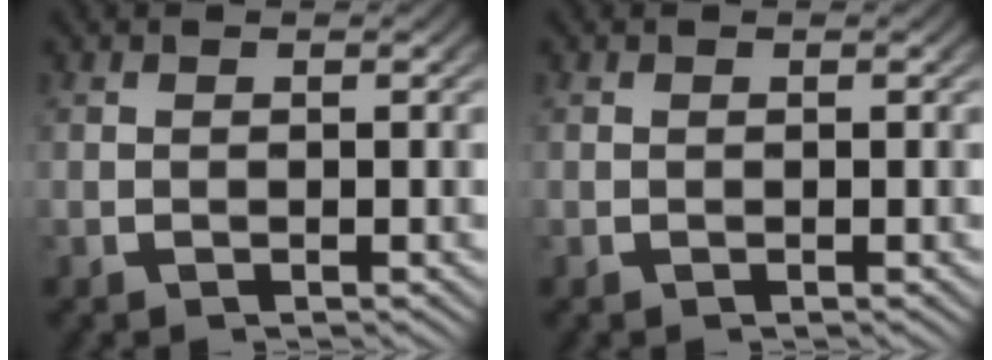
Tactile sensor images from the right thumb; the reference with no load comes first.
{"total": 0.0}